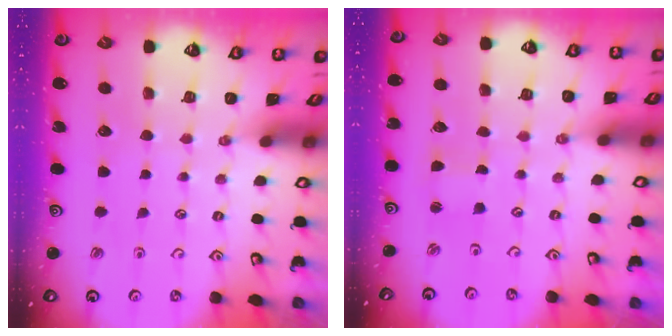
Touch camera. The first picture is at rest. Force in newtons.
{"total": 1.1, "press": 1.1, "slide": 0.2}